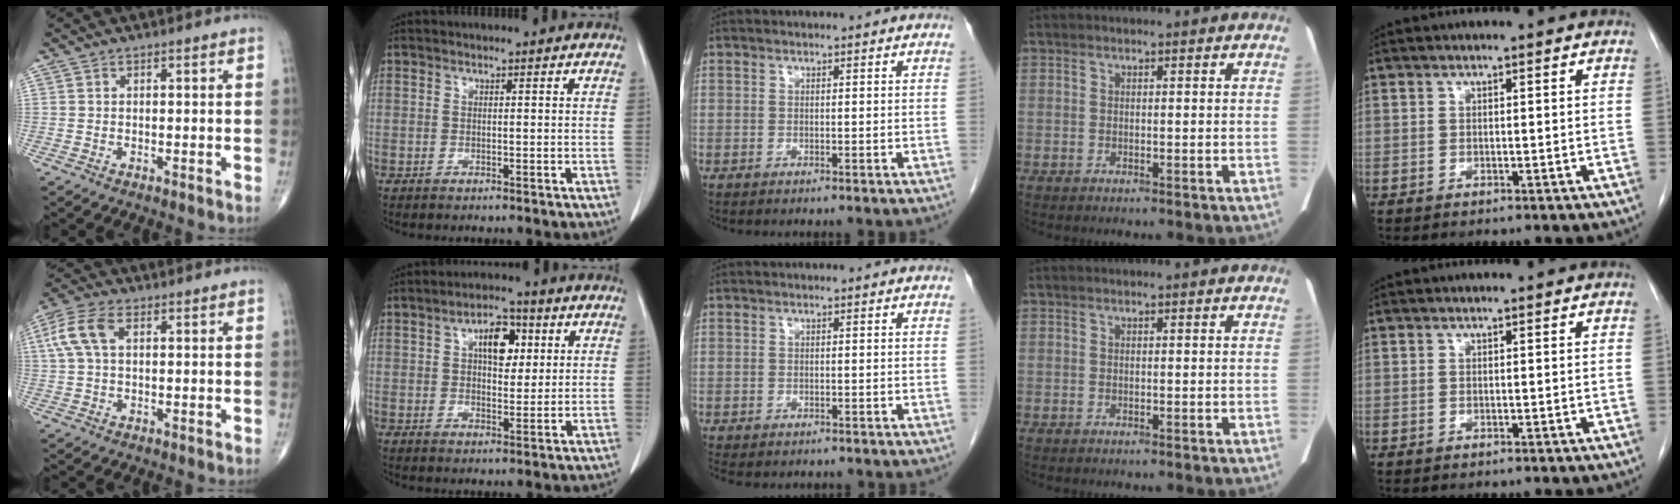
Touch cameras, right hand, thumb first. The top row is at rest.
{"thumb": {"total": 7.0, "force": [1.8, 3.9, 5.6], "torque": [-0.139, 0.021, 0.034]}, "index": {"total": 6.6, "force": [2.1, 3.3, 5.3], "torque": [-0.085, 0.015, 0.035]}, "middle": {"total": 4.5, "force": [-3.9, 1.6, 1.5], "torque": [-0.017, -0.005, -0.050]}}